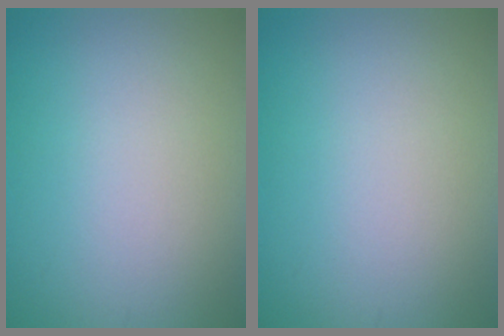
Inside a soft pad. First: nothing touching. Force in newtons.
{"total": 0.0}